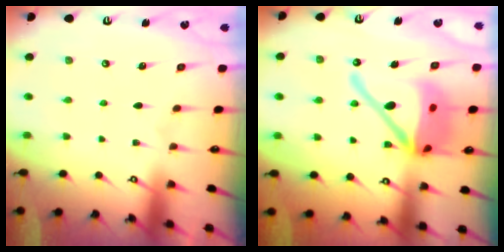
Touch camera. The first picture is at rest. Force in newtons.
{"total": 18.9, "press": 18.8, "slide": 2.3}